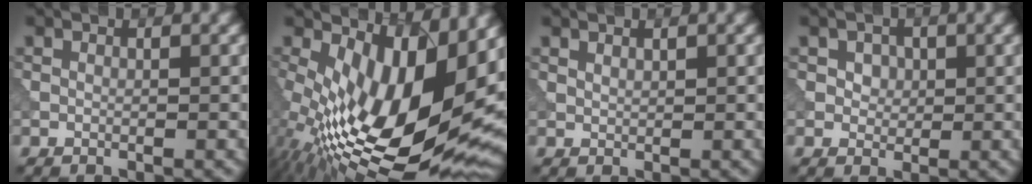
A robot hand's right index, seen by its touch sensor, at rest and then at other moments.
{"total": 15.7, "force": [1.5, 7.9, 13.5], "torque": [-0.223, -0.019, 0.031]}
{"total": 0.9, "force": [0.9, 0.3, 0.0], "torque": [-0.006, 0.000, 0.019]}
{"total": 2.2, "force": [1.1, 1.7, 0.9], "torque": [-0.022, 0.001, 0.018]}